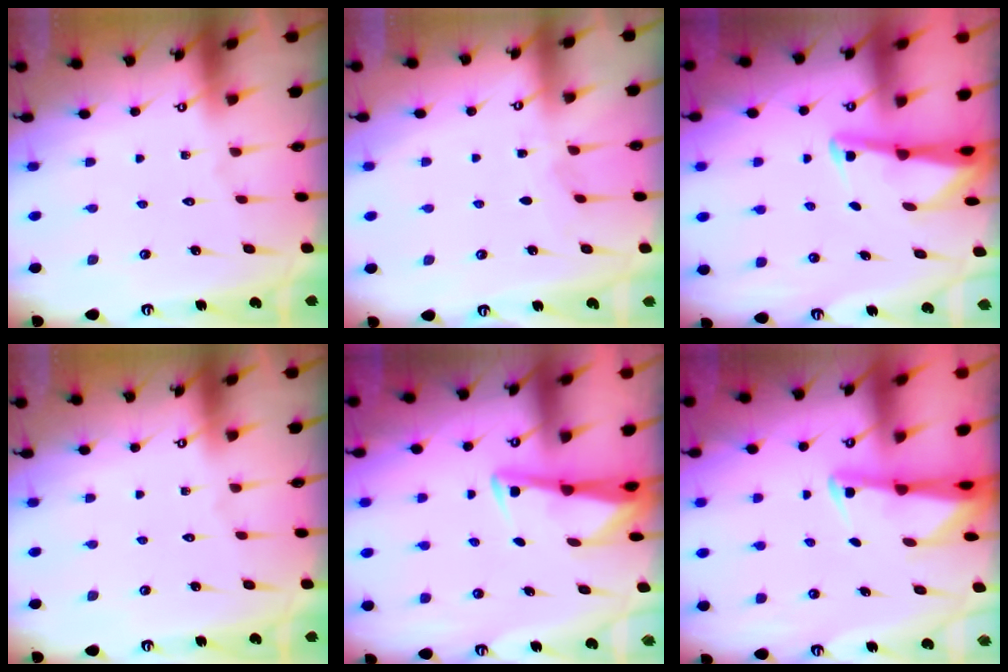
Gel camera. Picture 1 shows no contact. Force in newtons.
{"total": 3.7, "press": 3.7, "slide": 0.5}
{"total": 2.9, "press": 2.9, "slide": 0.3}
{"total": 0.0}
{"total": 3.1, "press": 3.1, "slide": 0.4}
{"total": 2.3, "press": 2.2, "slide": 0.5}